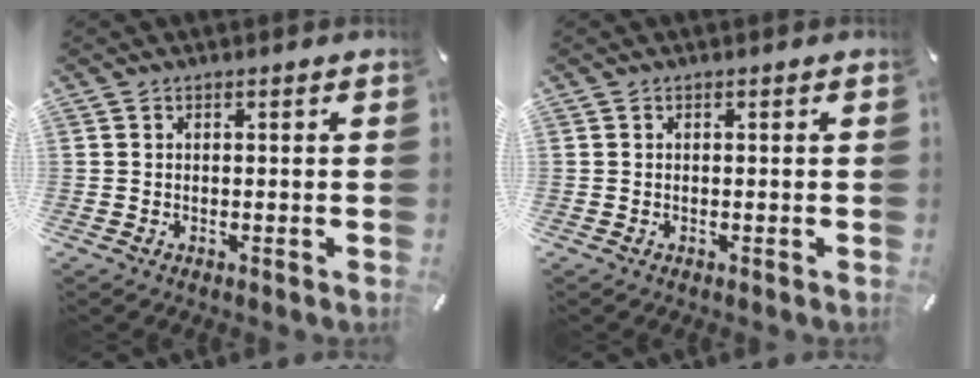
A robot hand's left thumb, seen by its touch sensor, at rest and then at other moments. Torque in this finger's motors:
{"motor_torque": [0.00, 0.08, -0.07, -0.01, 0.02]}